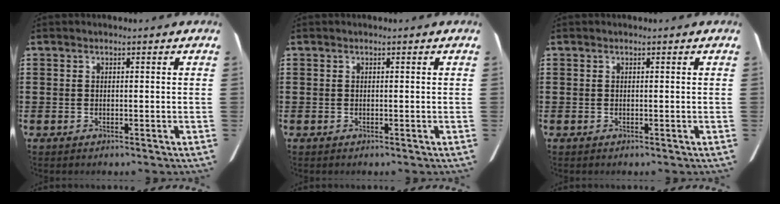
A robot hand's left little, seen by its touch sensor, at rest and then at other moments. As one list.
[{"total": 0.0}, {"total": 0.0}]